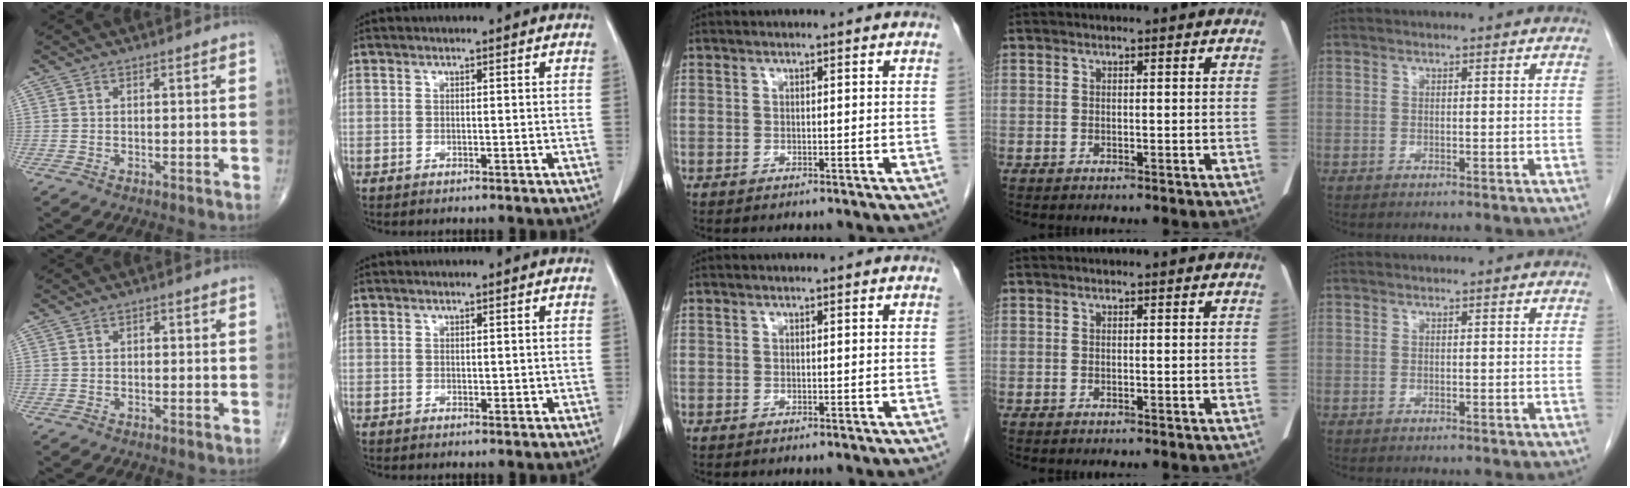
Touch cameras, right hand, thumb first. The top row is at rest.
{"thumb": {"total": 1.0, "force": [0.2, 0.7, 0.7], "torque": [-0.006, 0.002, 0.001]}, "index": {"total": 1.0, "force": [0.3, 0.7, 0.6], "torque": [-0.004, -0.001, 0.009]}}